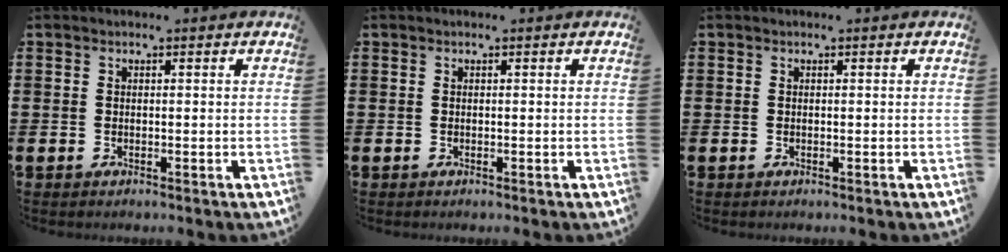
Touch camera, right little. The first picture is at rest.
{"total": 0.0}
{"total": 0.0}